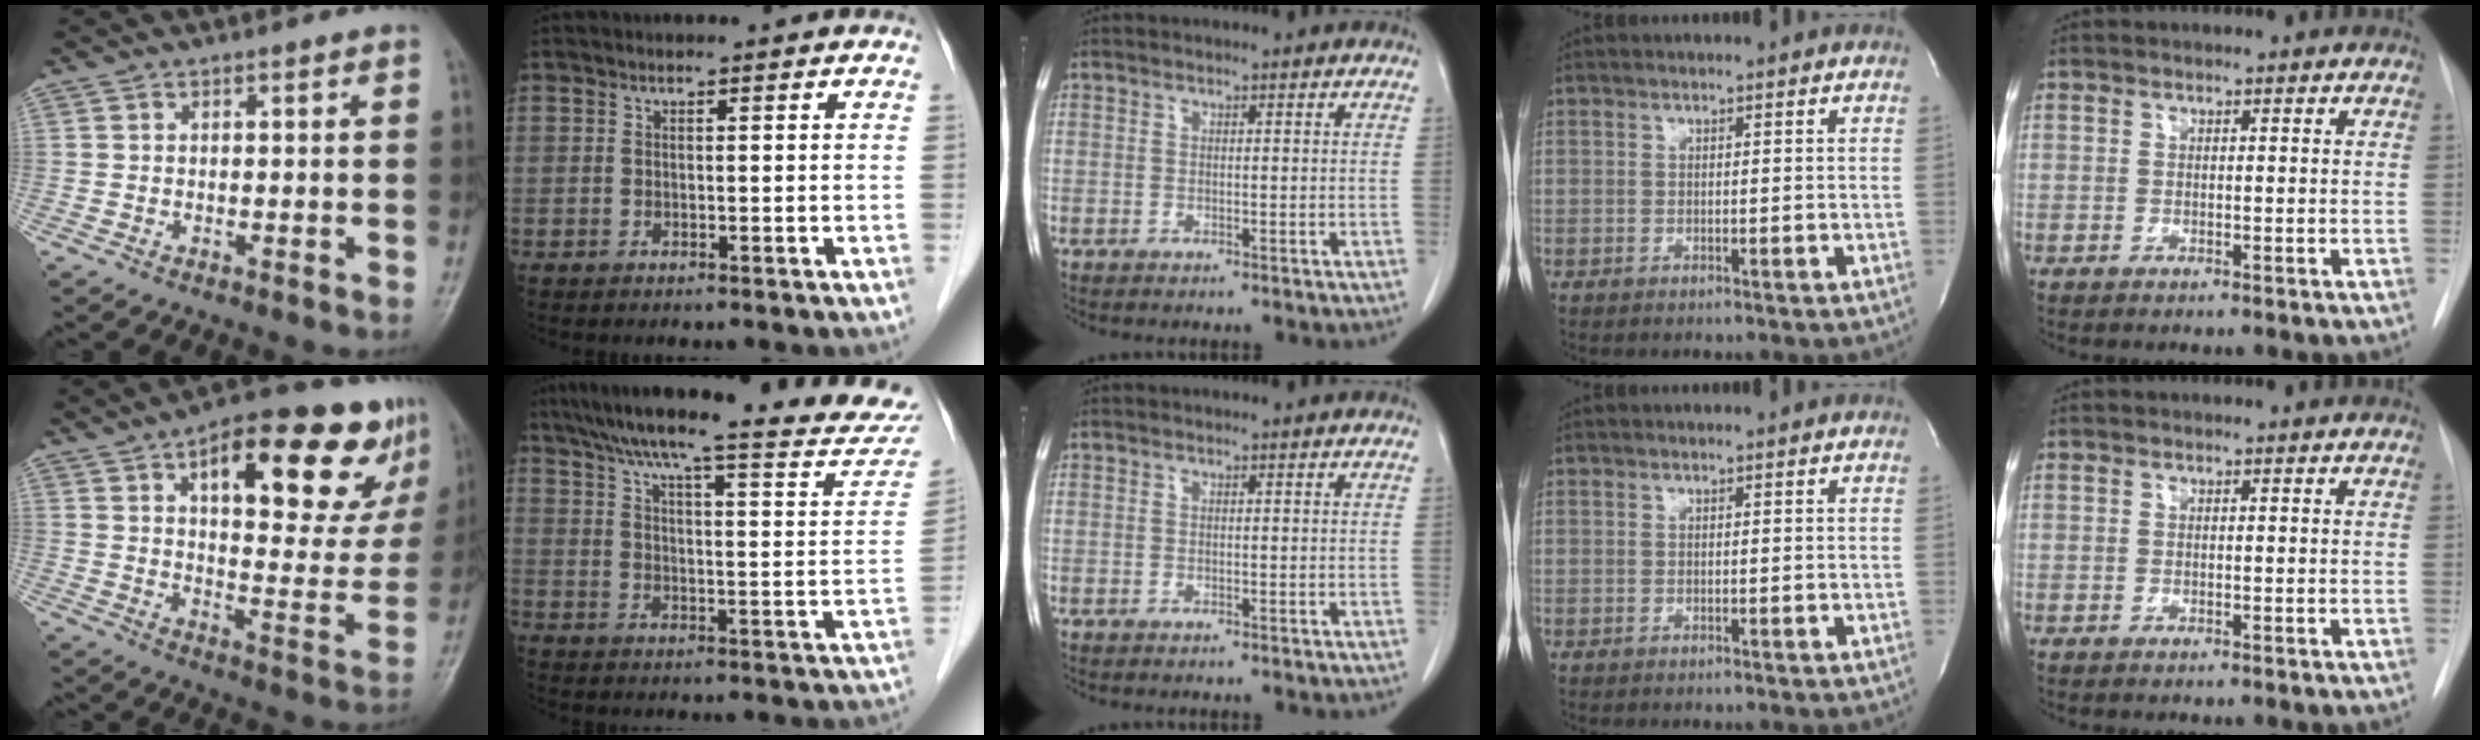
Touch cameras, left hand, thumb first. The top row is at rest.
{"thumb": {"total": 24.8, "force": [12.6, 9.6, 19.1], "torque": [-0.220, -0.020, 0.182]}, "index": {"total": 25.2, "force": [21.9, 2.4, 12.3], "torque": [-0.186, -0.024, 0.282]}}